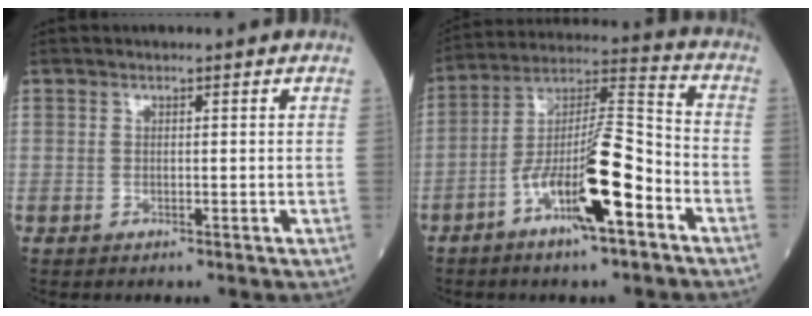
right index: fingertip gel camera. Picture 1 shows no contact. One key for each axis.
{"total": 14.0, "fx": -6.1, "fy": 2.0, "fz": 12.4, "tx": -0.229, "ty": 0.009, "tz": -0.105}